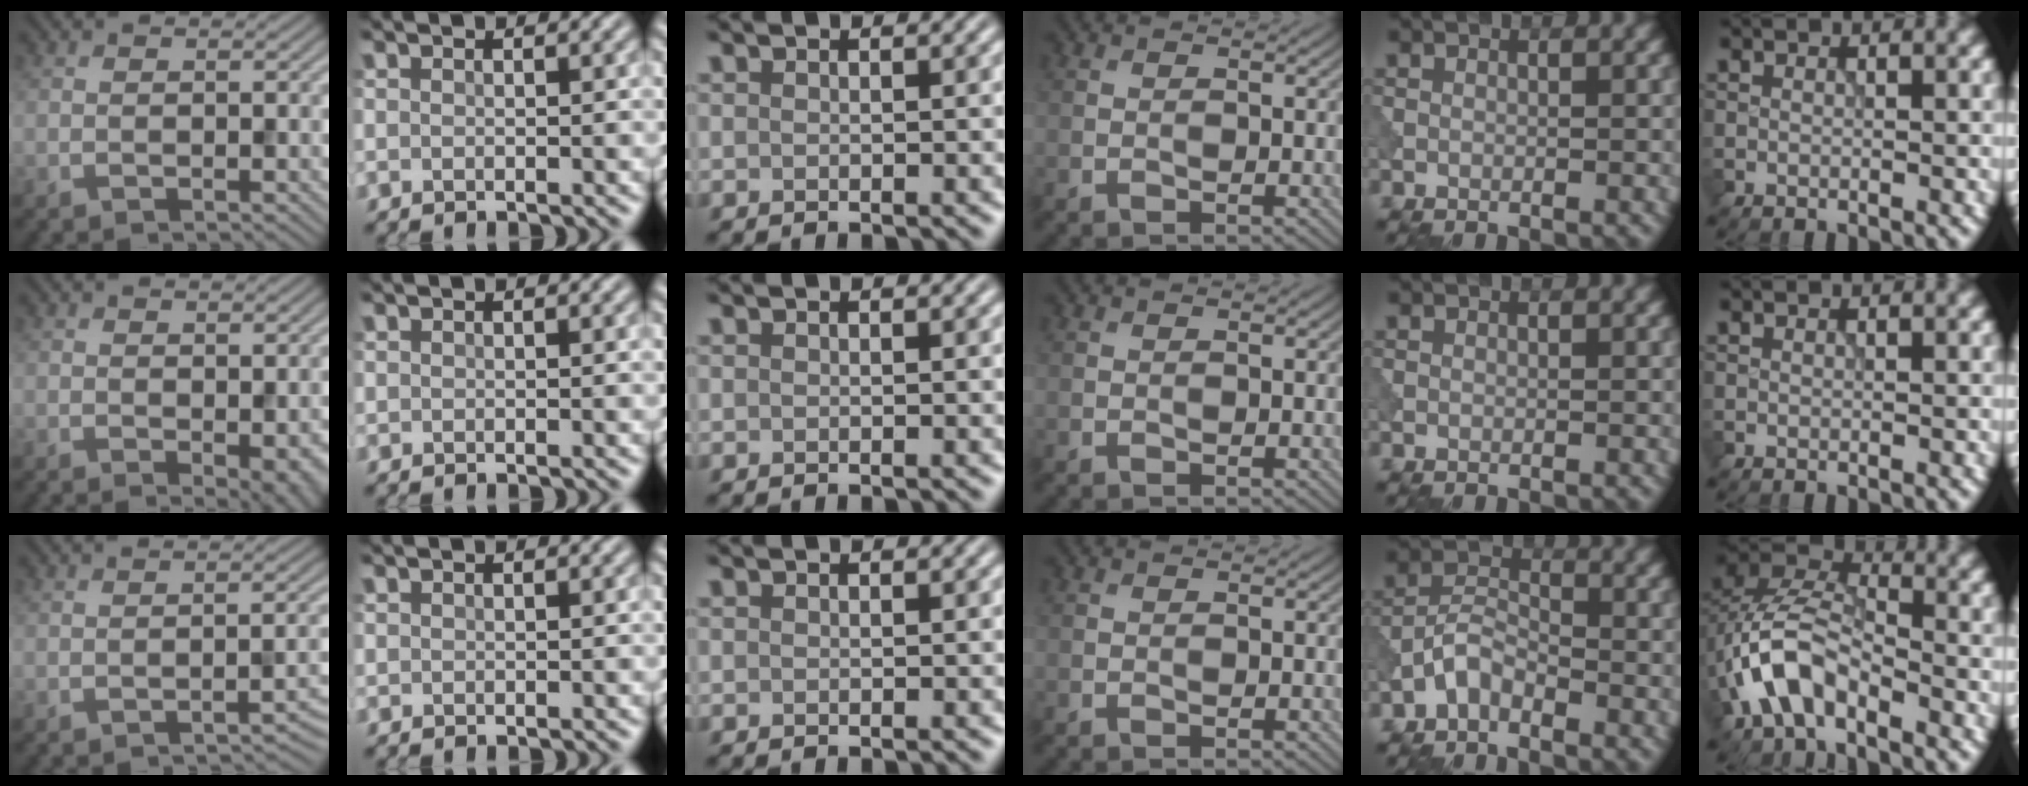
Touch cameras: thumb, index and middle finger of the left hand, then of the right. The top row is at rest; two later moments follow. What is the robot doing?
{"motion": "dispense", "object": "syringe"}